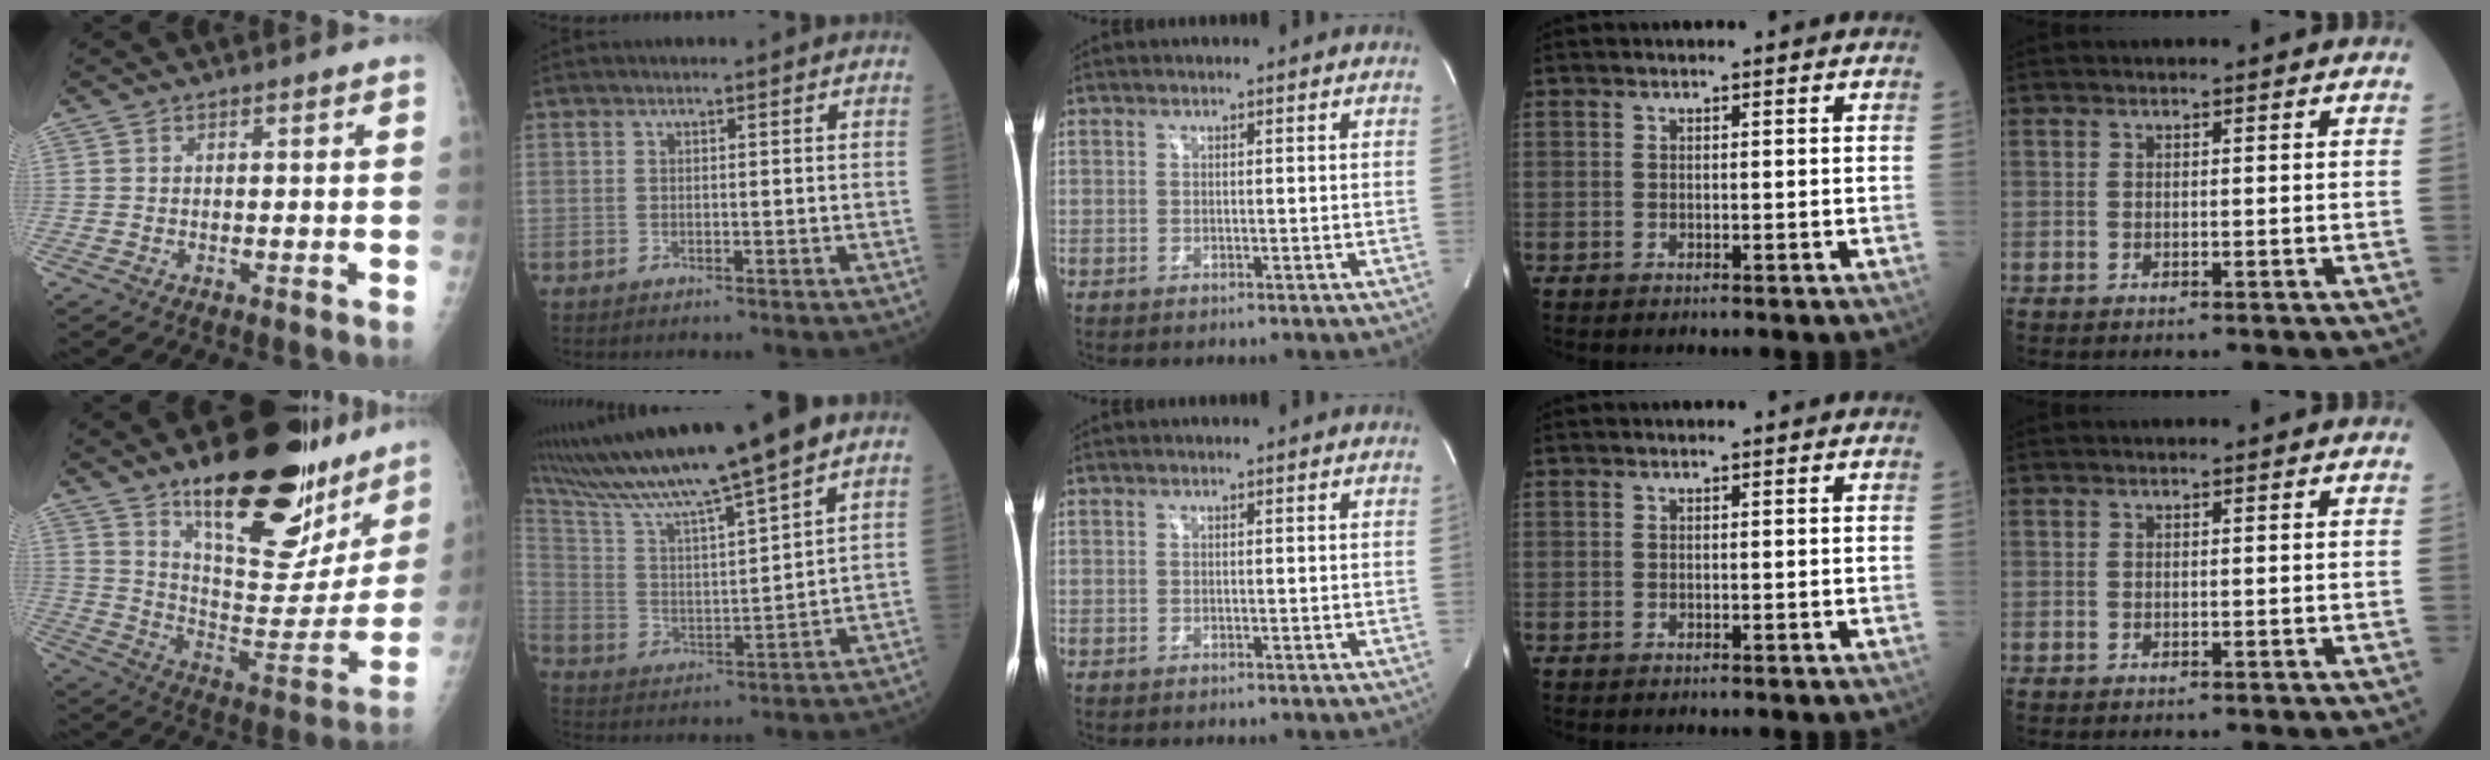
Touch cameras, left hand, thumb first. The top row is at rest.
{"thumb": {"total": 29.4, "force": [19.9, 10.7, 18.7], "torque": [-0.229, -0.099, 0.303]}, "index": {"total": 17.7, "force": [14.7, -1.1, 9.9], "torque": [-0.182, 0.008, 0.258]}}